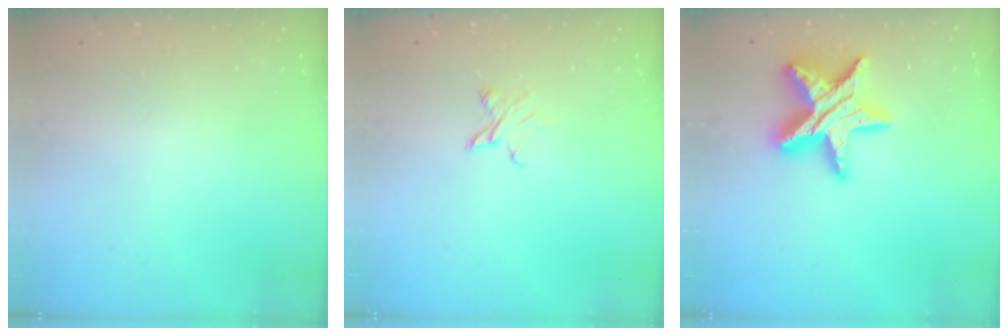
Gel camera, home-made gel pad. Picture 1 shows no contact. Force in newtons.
{"total": 3.2, "press": 3.2, "slide": 0.3}
{"total": 16.8, "press": 16.7, "slide": 1.1}